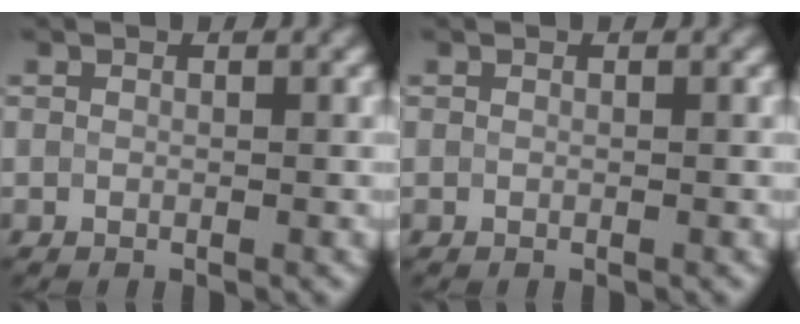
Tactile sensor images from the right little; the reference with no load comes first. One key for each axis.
{"total": 0.0}